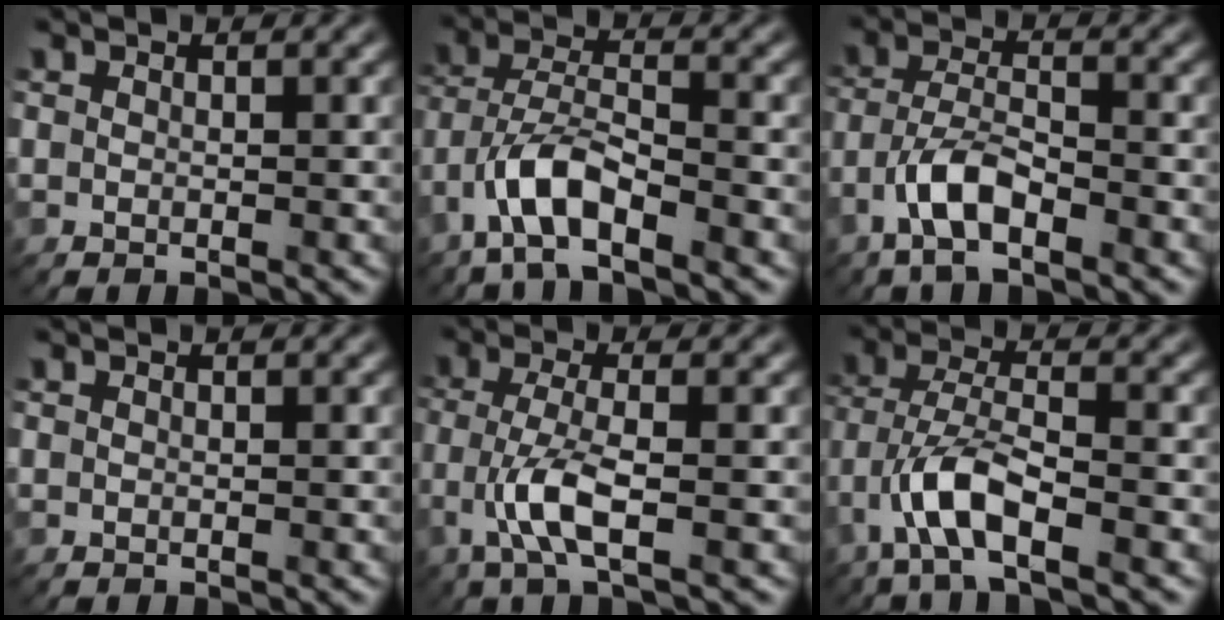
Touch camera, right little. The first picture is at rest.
{"total": 5.1, "force": [-3.2, 1.5, 3.7], "torque": [-0.068, 0.008, -0.064]}
{"total": 4.3, "force": [-2.6, 1.4, 3.2], "torque": [-0.060, 0.010, -0.054]}
{"total": 0.0}
{"total": 4.3, "force": [-1.6, 0.9, 3.9], "torque": [-0.084, 0.004, -0.036]}
{"total": 5.2, "force": [-2.7, 1.4, 4.2], "torque": [-0.085, 0.006, -0.057]}